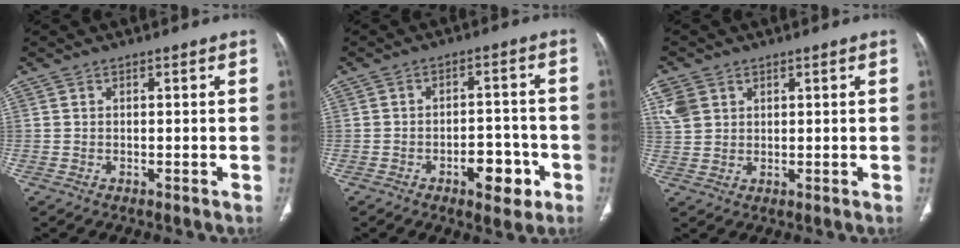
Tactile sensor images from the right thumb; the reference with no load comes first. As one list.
[{"total": 7.7, "force": [-3.5, 4.0, 5.6], "torque": [-0.053, 0.026, -0.046]}, {"total": 7.1, "force": [3.0, 5.5, 3.3], "torque": [-0.078, 0.005, 0.070]}]